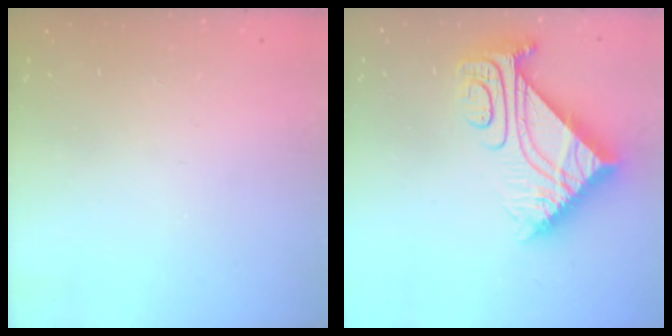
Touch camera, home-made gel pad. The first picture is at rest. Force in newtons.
{"total": 12.1, "press": 12.1, "slide": 0.8}